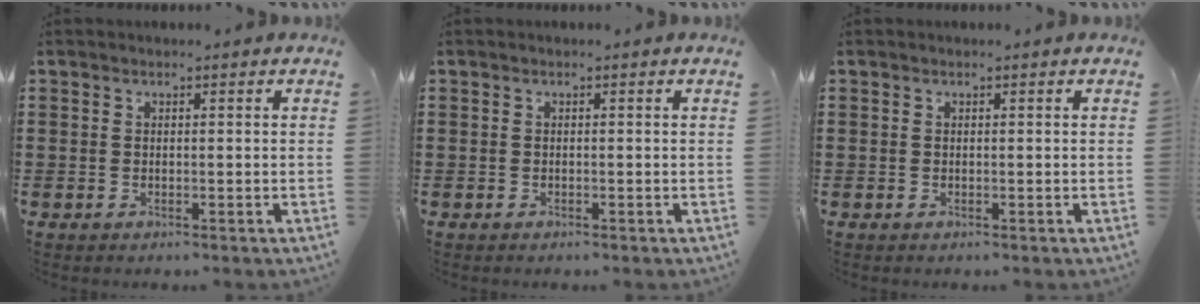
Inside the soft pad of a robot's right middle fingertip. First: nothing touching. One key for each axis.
{"total": 0.0}
{"total": 0.0}